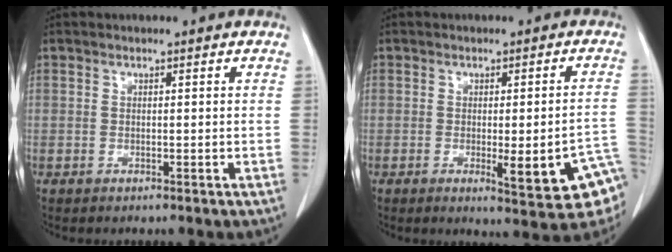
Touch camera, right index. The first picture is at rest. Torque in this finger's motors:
{"motor_torque": [0.90, -0.64, 0.23, 0.06]}